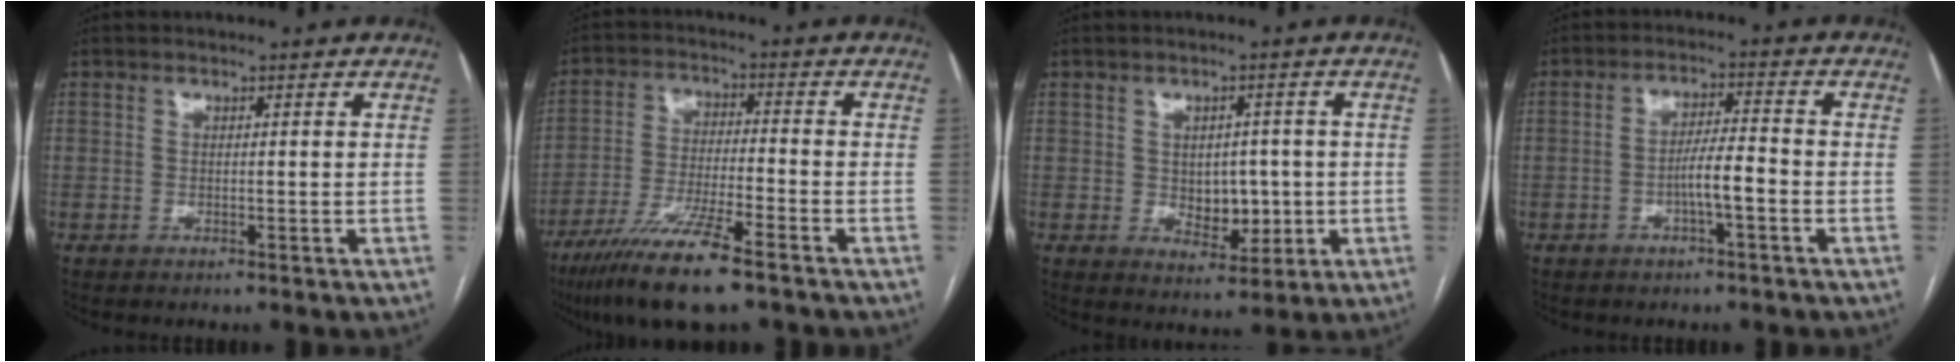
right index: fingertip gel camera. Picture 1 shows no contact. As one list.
[{"total": 12.0, "force": [-8.1, 1.0, 8.8], "torque": [-0.169, -0.030, -0.146]}, {"total": 5.5, "force": [-0.2, 3.7, 4.1], "torque": [-0.048, 0.003, 0.009]}, {"total": 4.8, "force": [-1.8, 0.4, 4.4], "torque": [-0.078, 0.009, -0.031]}]